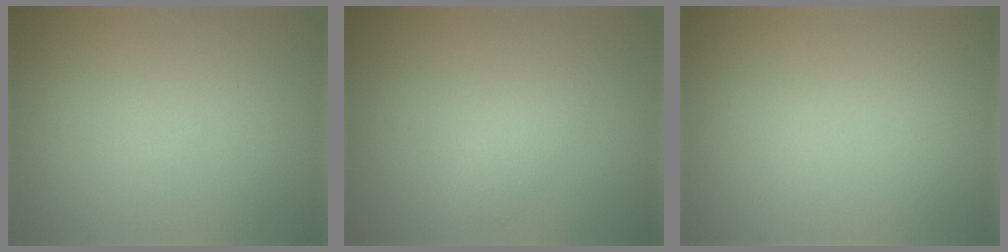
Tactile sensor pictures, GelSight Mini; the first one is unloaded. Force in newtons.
{"total": 1.3, "press": 1.3, "slide": 0.0}
{"total": 0.0}